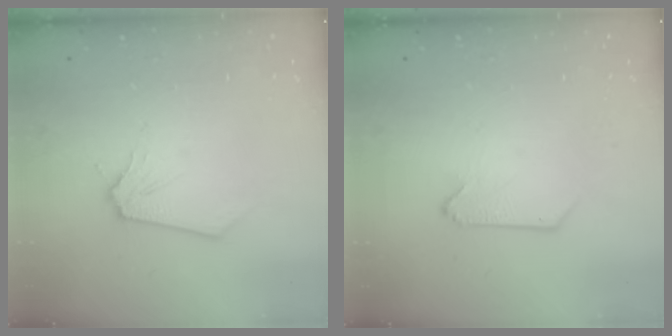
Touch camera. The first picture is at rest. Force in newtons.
{"total": 0.0}